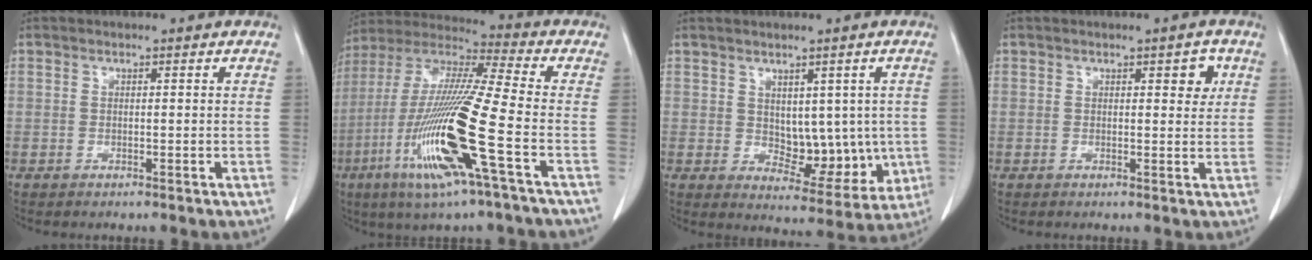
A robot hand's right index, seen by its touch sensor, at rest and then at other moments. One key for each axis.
{"total": 20.0, "fx": -6.8, "fy": 0.2, "fz": 18.8, "tx": -0.405, "ty": -0.030, "tz": -0.138}
{"total": 8.7, "fx": 0.2, "fy": 5.3, "fz": 6.9, "tx": -0.071, "ty": -0.001, "tz": 0.021}
{"total": 2.5, "fx": 1.1, "fy": 0.9, "fz": 2.1, "tx": -0.021, "ty": -0.001, "tz": 0.013}